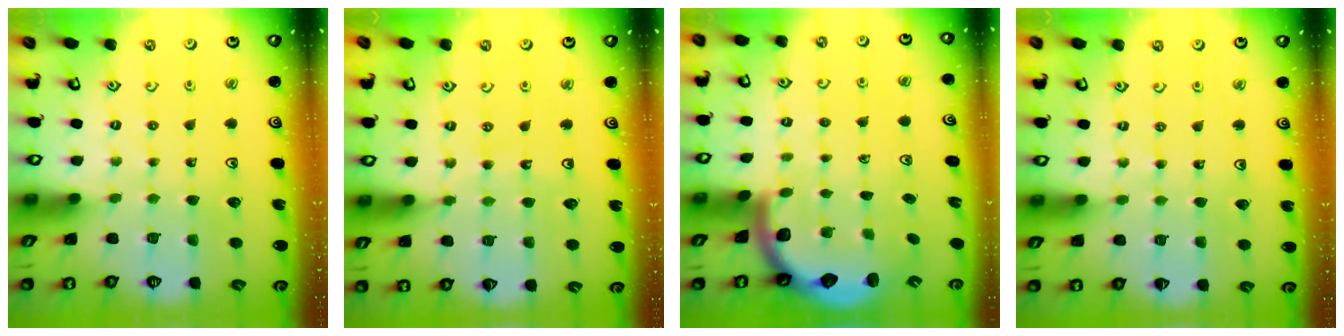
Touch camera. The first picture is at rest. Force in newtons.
{"total": 7.1, "press": 6.6, "slide": 2.6}
{"total": 2.8, "press": 2.8, "slide": 0.5}
{"total": 2.4, "press": 2.4, "slide": 0.3}